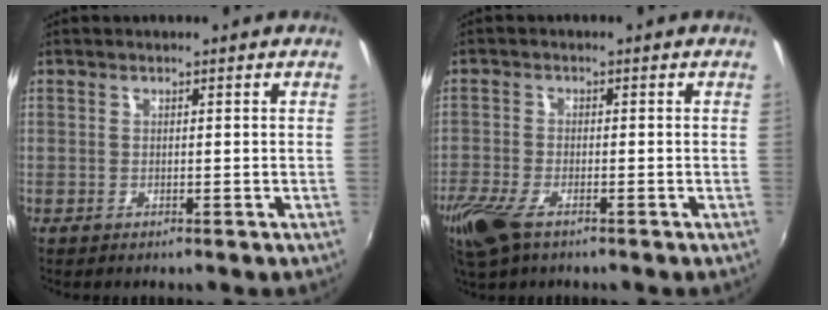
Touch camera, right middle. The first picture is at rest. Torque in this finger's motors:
{"motor_torque": [0.90, -0.85, 0.31, 0.08]}